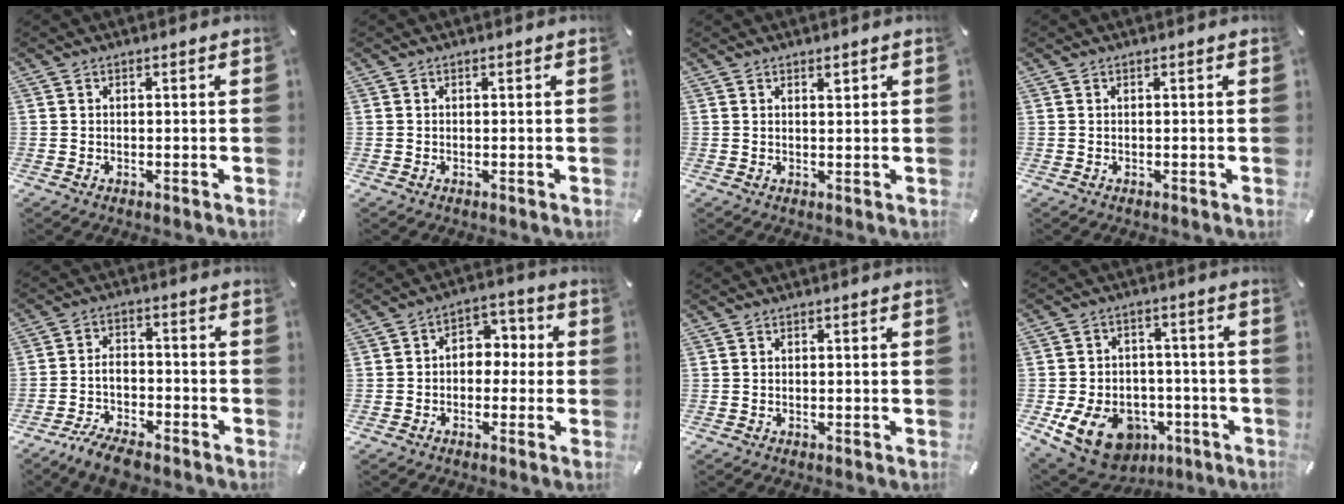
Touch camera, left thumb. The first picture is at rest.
{"total": 0.0}
{"total": 1.4, "force": [0.9, 0.7, 0.8], "torque": [-0.001, -0.006, 0.013]}
{"total": 0.0}
{"total": 7.2, "force": [-5.1, 3.5, 3.6], "torque": [-0.074, 0.029, -0.098]}
{"total": 5.3, "force": [-1.5, 4.5, 2.5], "torque": [-0.034, 0.012, -0.034]}
{"total": 0.0}
{"total": 14.0, "force": [-5.7, 10.4, 7.4], "torque": [-0.137, 0.035, -0.092]}